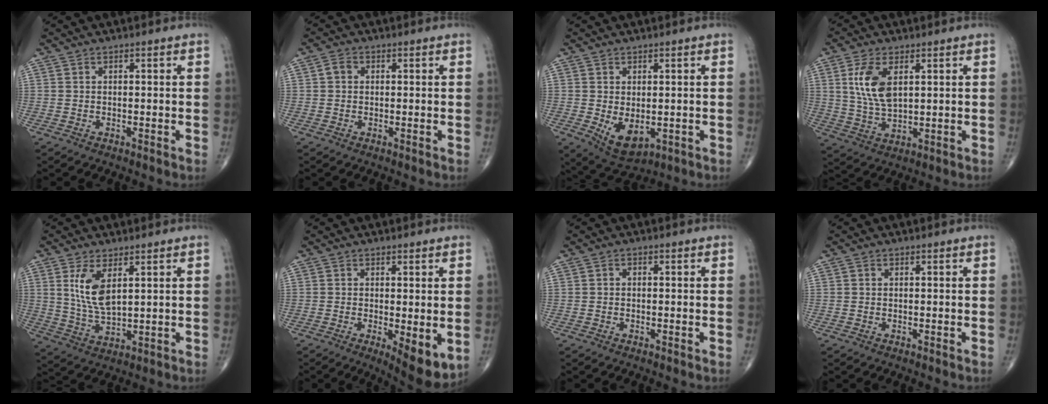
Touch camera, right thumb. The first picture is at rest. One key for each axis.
{"total": 1.9, "fx": 0.2, "fy": 1.6, "fz": 1.0, "tx": -0.012, "ty": 0.006, "tz": 0.001}
{"total": 6.7, "fx": -1.0, "fy": 3.9, "fz": 5.3, "tx": -0.077, "ty": -0.012, "tz": 0.002}
{"total": 8.6, "fx": 2.7, "fy": 4.3, "fz": 7.0, "tx": -0.139, "ty": -0.012, "tz": 0.060}
{"total": 7.7, "fx": 2.8, "fy": 3.2, "fz": 6.4, "tx": -0.125, "ty": -0.019, "tz": 0.067}
{"total": 7.4, "fx": -1.4, "fy": 2.5, "fz": 6.8, "tx": -0.097, "ty": -0.023, "tz": -0.018}
{"total": 0.6, "fx": -0.2, "fy": 0.5, "fz": 0.3, "tx": -0.002, "ty": 0.002, "tz": -0.009}
{"total": 0.0}